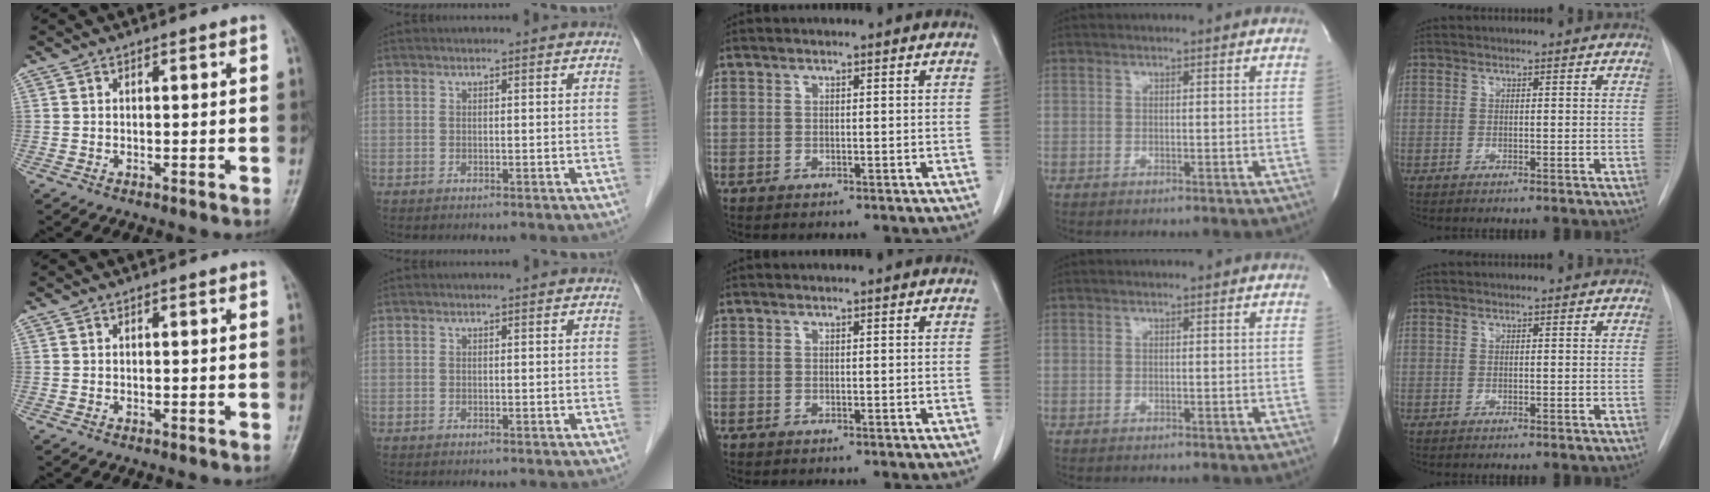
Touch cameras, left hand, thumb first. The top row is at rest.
{}